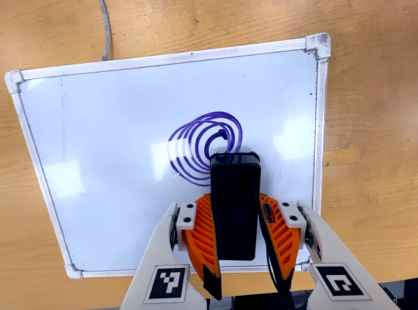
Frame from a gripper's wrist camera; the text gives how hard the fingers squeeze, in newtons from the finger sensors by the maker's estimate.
{"total": 4.4, "left": 3.2, "right": 5.6}